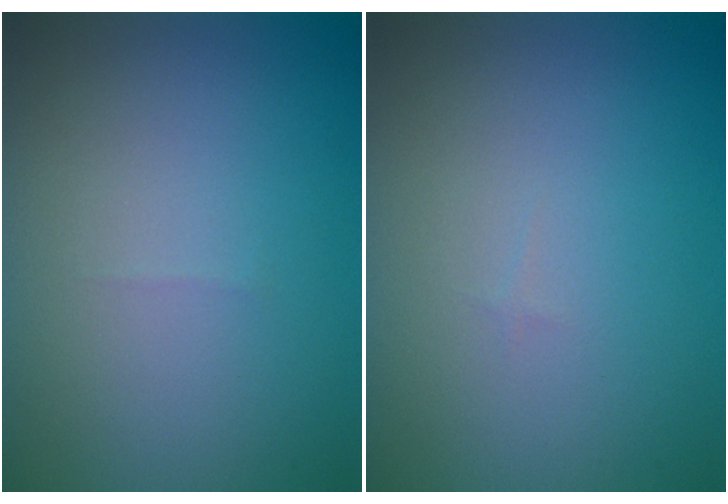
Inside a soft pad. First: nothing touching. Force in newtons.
{"total": 0.0}